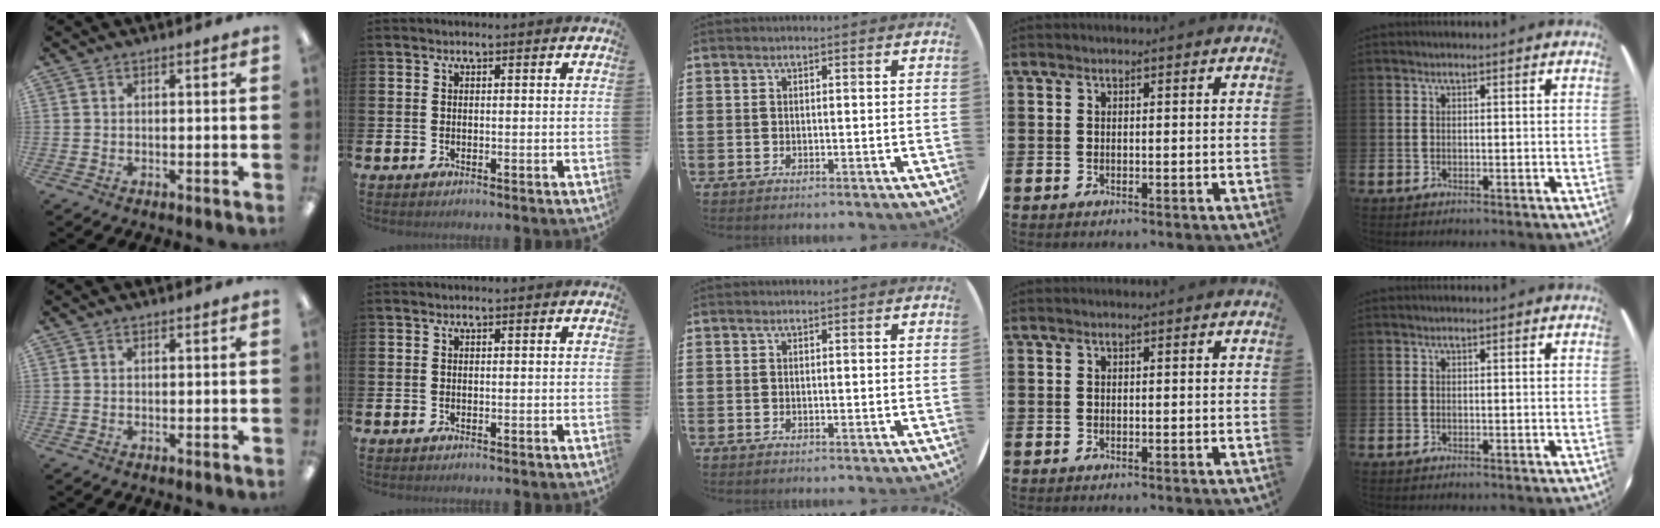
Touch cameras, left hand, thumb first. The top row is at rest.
{"thumb": {"total": 0.6, "force": [0.3, 0.3, 0.4], "torque": [-0.008, 0.003, 0.005]}}